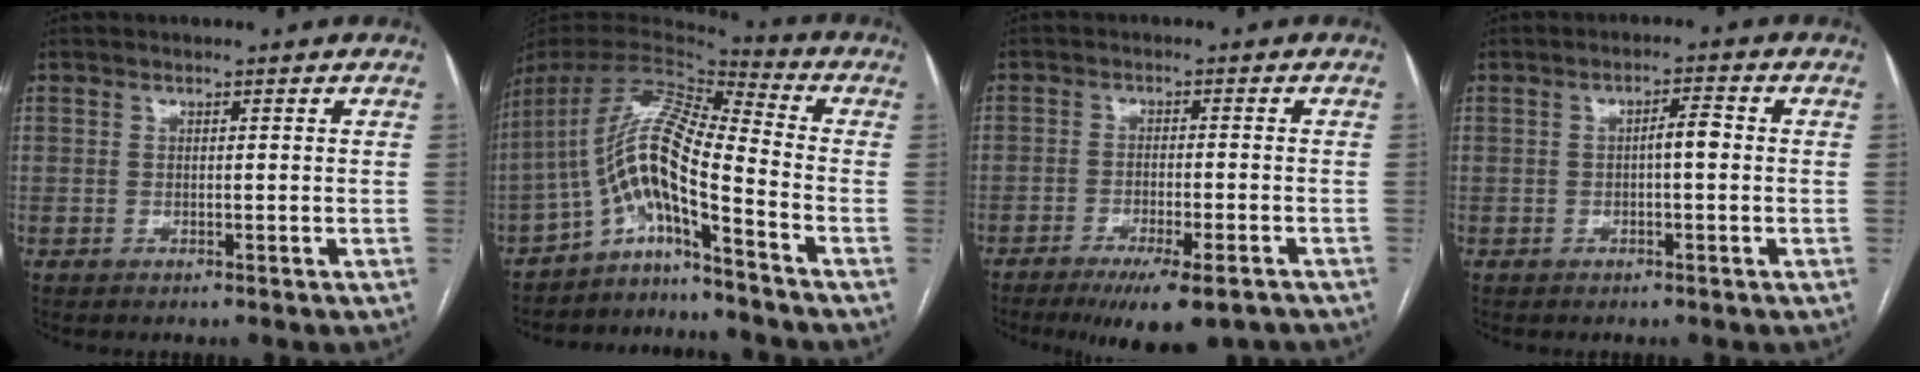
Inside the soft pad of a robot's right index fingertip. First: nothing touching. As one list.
[{"total": 12.2, "force": [-7.0, 0.6, 9.9], "torque": [-0.192, 0.029, -0.126]}, {"total": 10.5, "force": [-8.0, 2.0, 6.6], "torque": [-0.088, -0.015, -0.117]}, {"total": 2.8, "force": [-0.1, 0.6, 2.7], "torque": [-0.043, 0.006, -0.002]}]